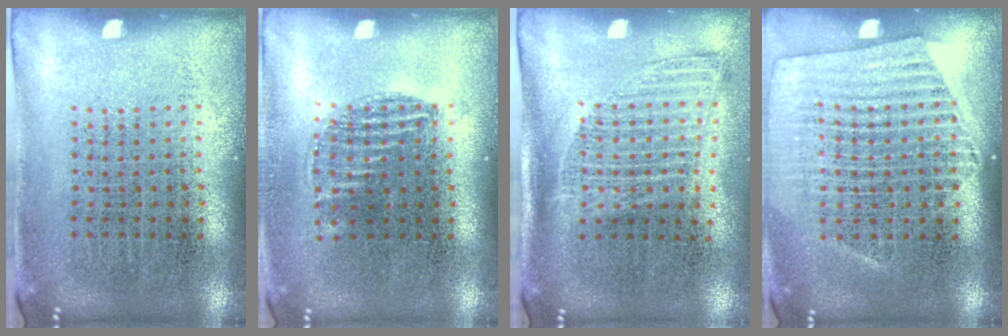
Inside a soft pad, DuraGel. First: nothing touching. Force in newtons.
{"total": 0.9, "press": 0.8, "slide": 0.3}
{"total": 1.3, "press": 1.1, "slide": 0.7}
{"total": 1.5, "press": 1.4, "slide": 0.4}